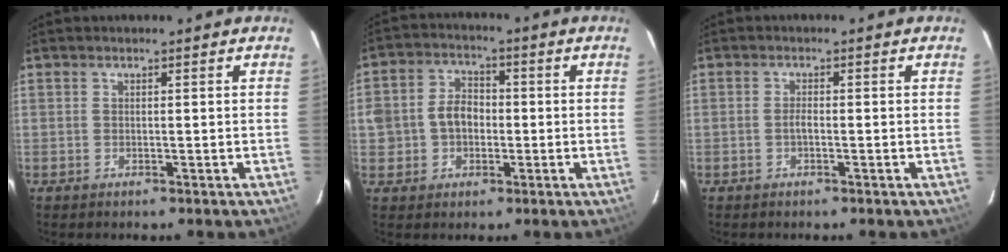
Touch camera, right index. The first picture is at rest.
{"total": 7.3, "force": [-0.9, 6.3, 3.7], "torque": [-0.082, 0.021, -0.010]}
{"total": 1.2, "force": [-0.5, 0.5, 1.0], "torque": [-0.020, 0.004, -0.010]}